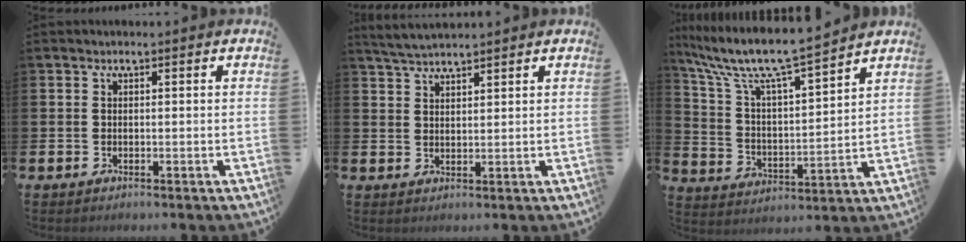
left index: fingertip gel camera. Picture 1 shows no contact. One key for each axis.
{"total": 3.5, "fx": 3.4, "fy": 0.3, "fz": 0.8, "tx": -0.023, "ty": -0.010, "tz": 0.063}
{"total": 9.9, "fx": 8.9, "fy": 1.0, "fz": 4.2, "tx": -0.124, "ty": -0.054, "tz": 0.151}